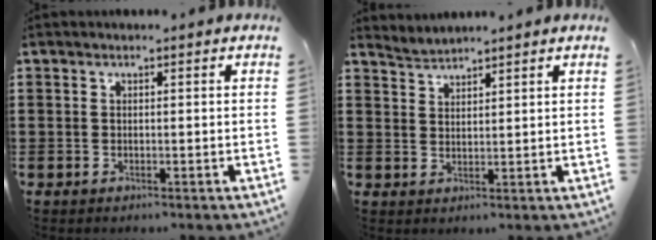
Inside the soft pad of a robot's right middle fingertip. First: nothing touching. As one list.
[{"total": 2.2, "force": [2.1, -0.4, -0.5], "torque": [0.002, -0.001, 0.041]}]